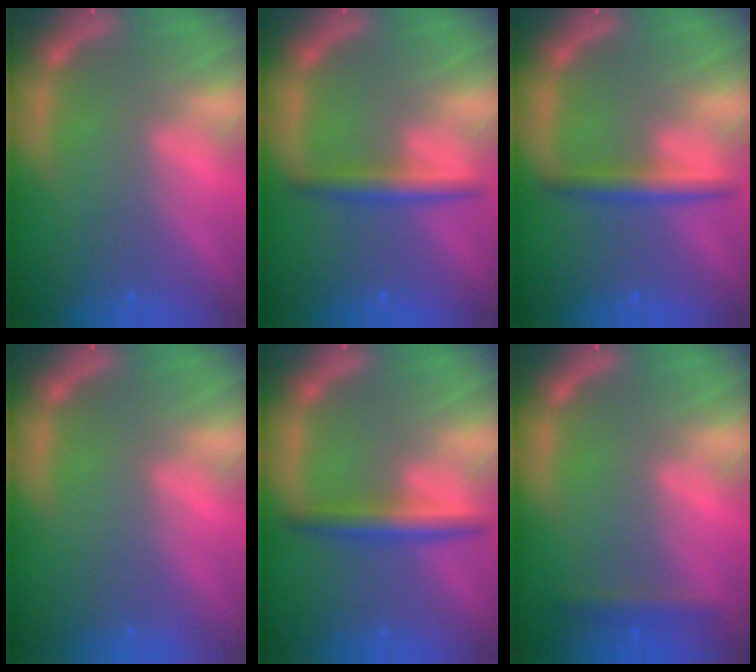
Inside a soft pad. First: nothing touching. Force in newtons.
{"total": 3.0}
{"total": 3.0}
{"total": 0.0}
{"total": 3.5}
{"total": 1.9}